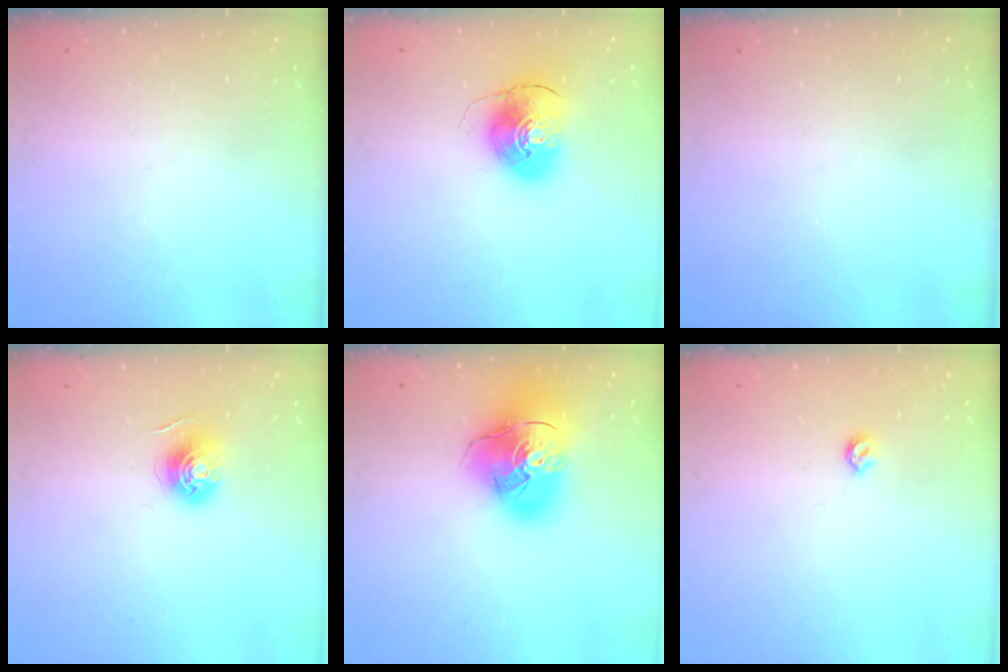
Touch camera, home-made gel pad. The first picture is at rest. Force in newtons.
{"total": 8.9, "press": 8.7, "slide": 1.5}
{"total": 0.0}
{"total": 6.1, "press": 6.1, "slide": 0.5}
{"total": 19.7, "press": 19.5, "slide": 2.7}
{"total": 4.2, "press": 4.2, "slide": 0.7}